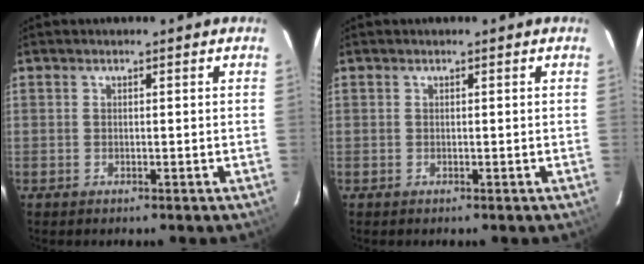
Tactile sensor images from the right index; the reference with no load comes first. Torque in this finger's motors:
{"motor_torque": [0.00, 0.00, 0.01, 0.00]}